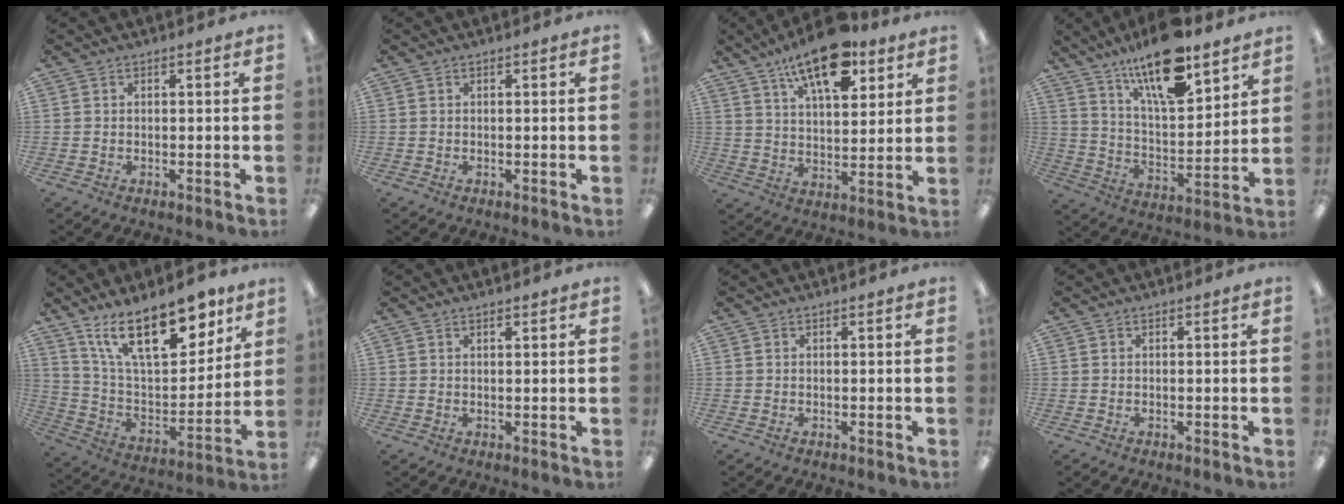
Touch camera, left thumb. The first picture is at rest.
{"total": 0.0}
{"total": 15.8, "force": [10.1, 6.8, 10.1], "torque": [-0.160, -0.043, 0.170]}
{"total": 18.3, "force": [13.6, 5.6, 10.8], "torque": [-0.177, -0.080, 0.226]}
{"total": 21.5, "force": [13.9, 9.3, 13.6], "torque": [-0.224, -0.072, 0.240]}
{"total": 0.9, "force": [0.7, 0.3, 0.5], "torque": [-0.011, 0.000, 0.013]}
{"total": 0.0}
{"total": 0.0}